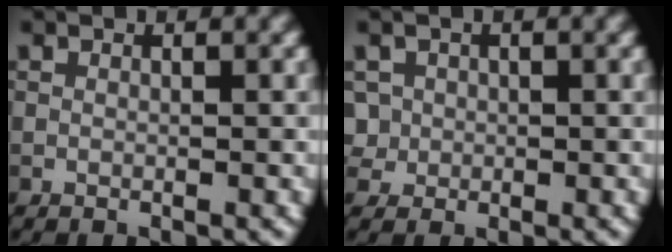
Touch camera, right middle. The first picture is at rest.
{"total": 2.3, "force": [0.2, 2.2, 0.4], "torque": [-0.006, 0.004, 0.010]}